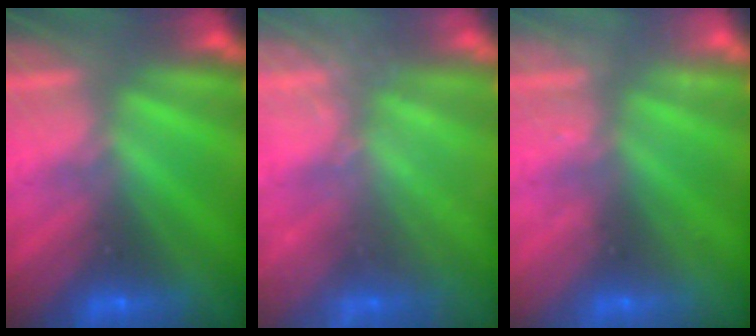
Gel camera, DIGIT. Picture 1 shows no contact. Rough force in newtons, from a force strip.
{"total": 2.4}
{"total": 2.2}